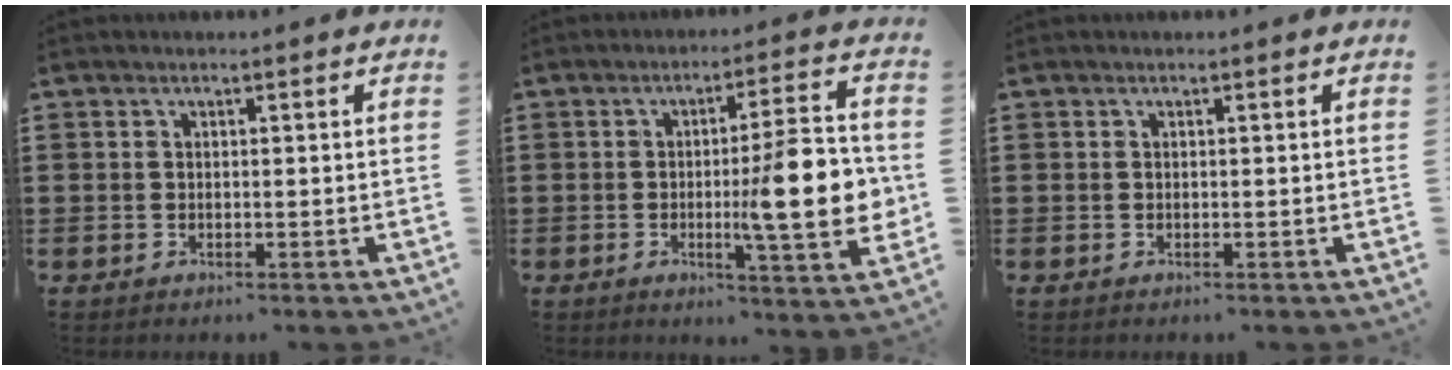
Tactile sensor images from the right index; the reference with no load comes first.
{"total": 12.9, "force": [-1.1, 2.6, 12.6], "torque": [-0.170, -0.009, -0.023]}
{"total": 0.0}